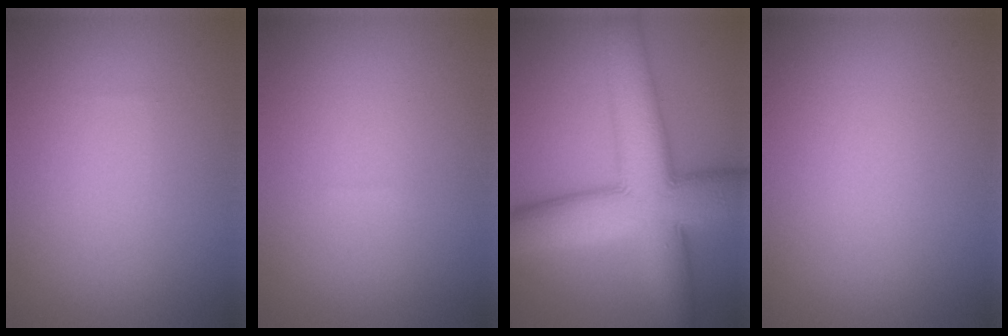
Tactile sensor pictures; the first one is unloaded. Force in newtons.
{"total": 0.0}
{"total": 11.7, "press": 11.7, "slide": 0.1}
{"total": 0.0}